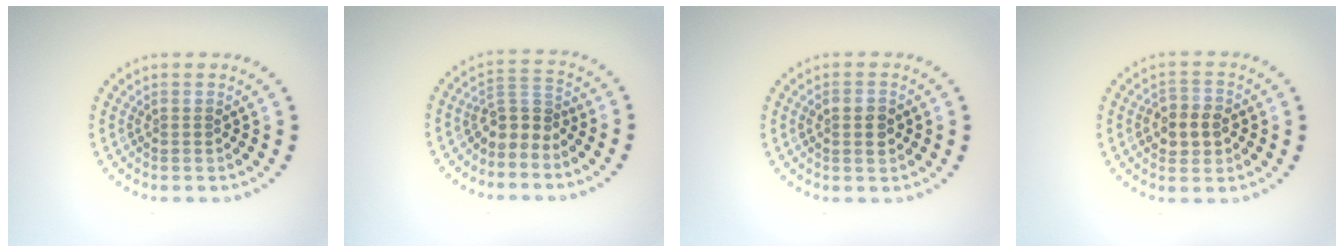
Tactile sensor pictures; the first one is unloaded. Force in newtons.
{"total": 2.7, "press": 2.0, "slide": 1.9}
{"total": 1.8, "press": 1.8, "slide": 0.2}
{"total": 3.1, "press": 3.1, "slide": 0.7}